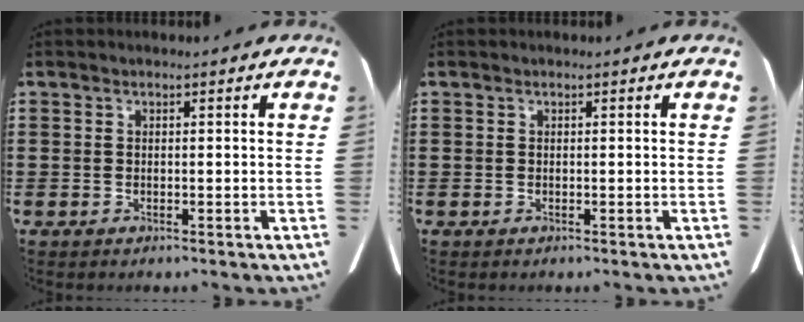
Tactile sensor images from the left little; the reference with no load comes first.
{"total": 0.0}